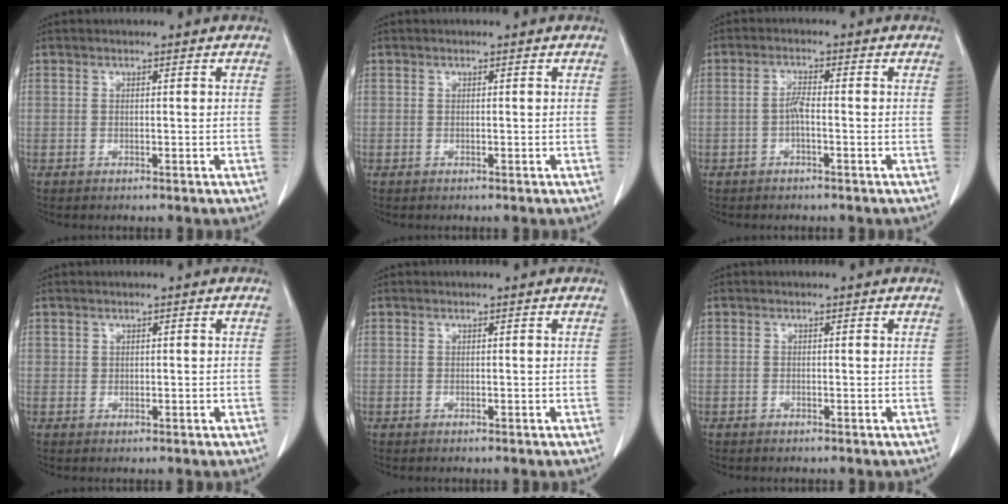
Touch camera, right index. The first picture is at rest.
{"total": 0.0}
{"total": 2.1, "force": [-0.6, 0.4, 1.9], "torque": [-0.036, 0.003, -0.013]}
{"total": 0.7, "force": [0.4, 0.6, 0.1], "torque": [0.009, -0.001, 0.004]}
{"total": 0.0}
{"total": 0.0}